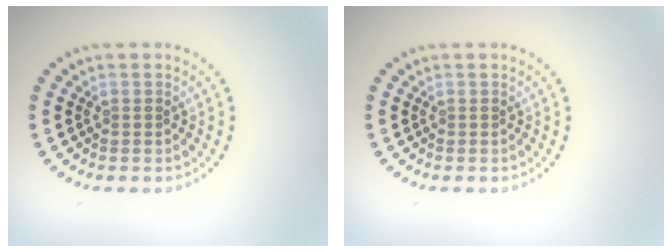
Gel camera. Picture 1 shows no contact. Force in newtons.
{"total": 0.0}